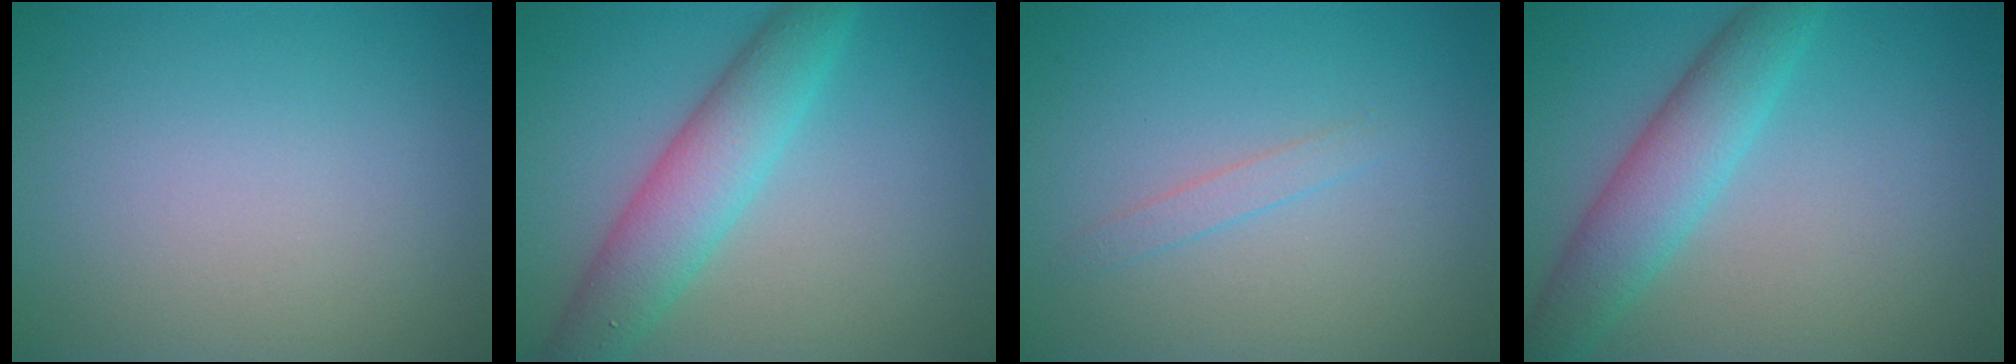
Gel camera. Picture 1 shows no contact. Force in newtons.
{"total": 5.4, "press": 5.4, "slide": 0.2}
{"total": 1.0, "press": 1.0, "slide": 0.0}
{"total": 4.9, "press": 4.9, "slide": 0.1}